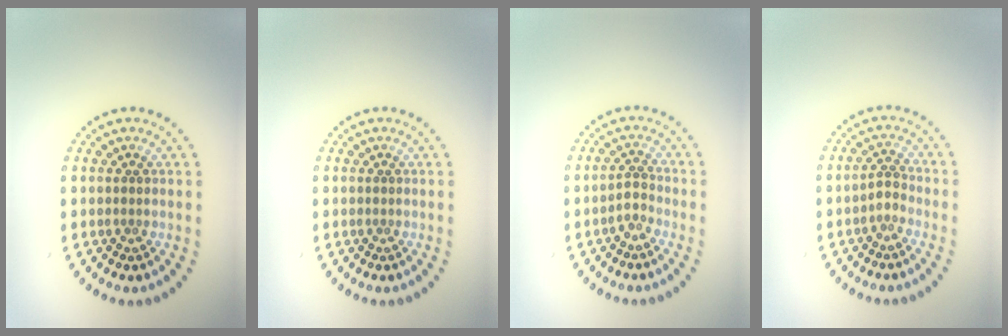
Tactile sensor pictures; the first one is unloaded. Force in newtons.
{"total": 0.0}
{"total": 1.6, "press": 1.2, "slide": 1.1}
{"total": 1.4, "press": 1.0, "slide": 0.9}